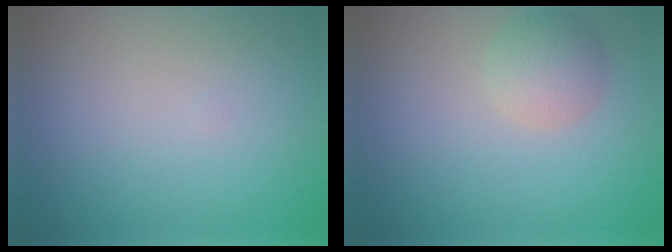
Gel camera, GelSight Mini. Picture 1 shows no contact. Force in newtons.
{"total": 2.7, "press": 2.7, "slide": 0.1}